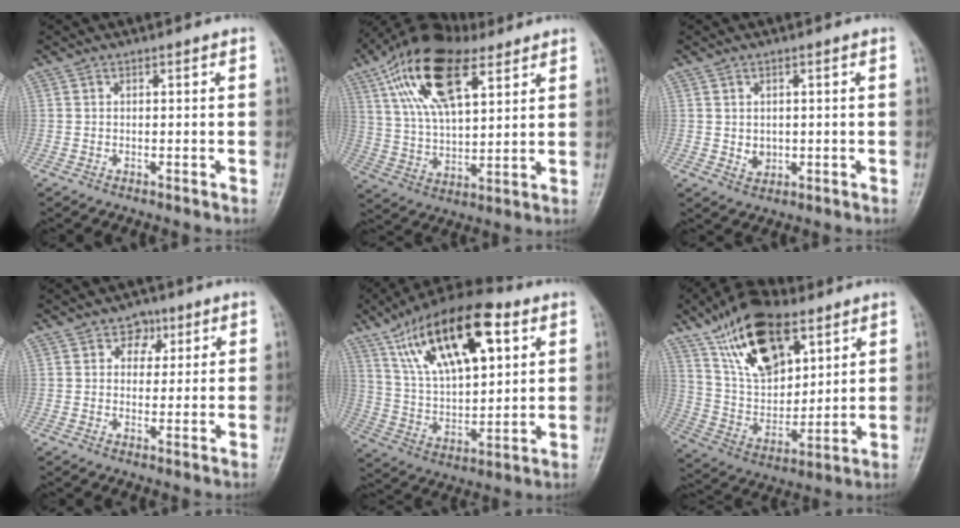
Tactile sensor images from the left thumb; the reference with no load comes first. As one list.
[{"total": 19.9, "force": [9.9, 9.2, 14.6], "torque": [-0.249, -0.015, 0.178]}, {"total": 2.8, "force": [0.0, 2.3, 1.6], "torque": [-0.017, -0.003, 0.009]}, {"total": 4.2, "force": [1.8, 3.4, 1.6], "torque": [0.009, -0.003, 0.022]}, {"total": 22.5, "force": [10.1, 10.2, 17.3], "torque": [-0.270, -0.021, 0.178]}, {"total": 20.0, "force": [10.9, 10.4, 13.2], "torque": [-0.192, -0.040, 0.200]}]